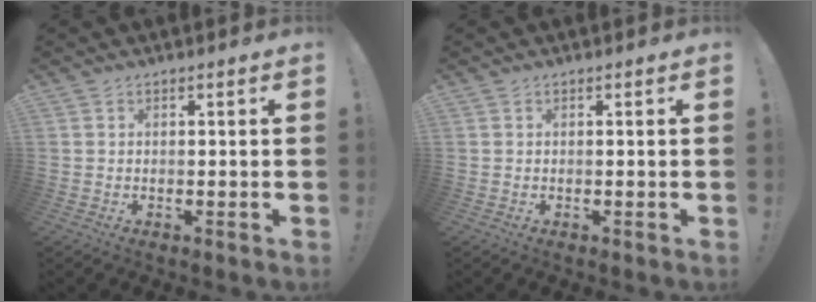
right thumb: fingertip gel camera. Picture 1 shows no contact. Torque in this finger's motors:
{"motor_torque": [0.00, 0.00, 0.05, -0.05, 0.00]}